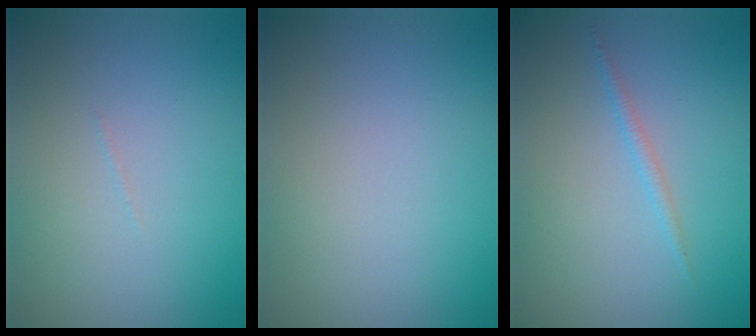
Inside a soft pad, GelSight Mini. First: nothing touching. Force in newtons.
{"total": 0.0}
{"total": 0.9, "press": 0.9, "slide": 0.1}